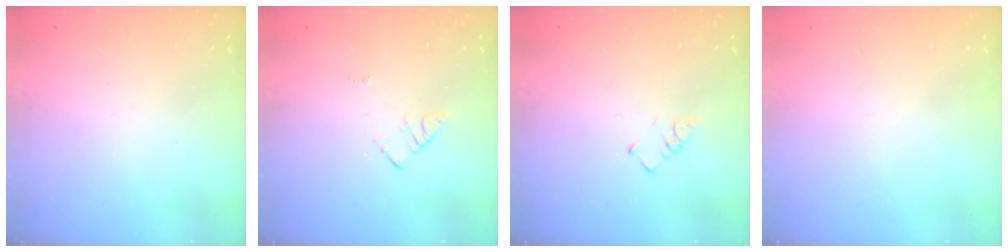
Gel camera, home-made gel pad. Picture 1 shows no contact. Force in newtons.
{"total": 3.9, "press": 3.8, "slide": 0.5}
{"total": 1.5, "press": 1.5, "slide": 0.3}
{"total": 1.9, "press": 1.9, "slide": 0.2}